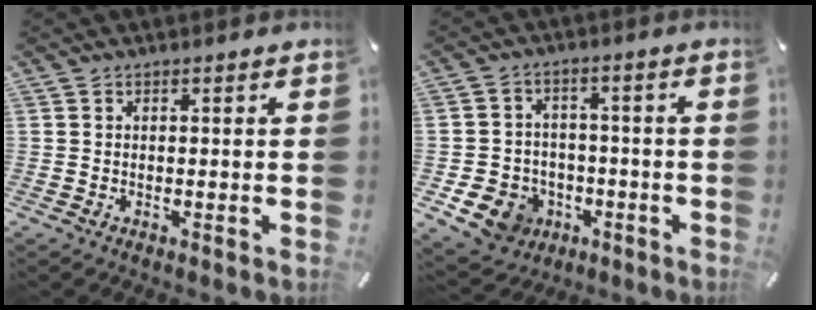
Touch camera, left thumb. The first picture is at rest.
{"total": 9.0, "force": [-3.9, 7.6, 2.9], "torque": [-0.064, 0.032, -0.066]}